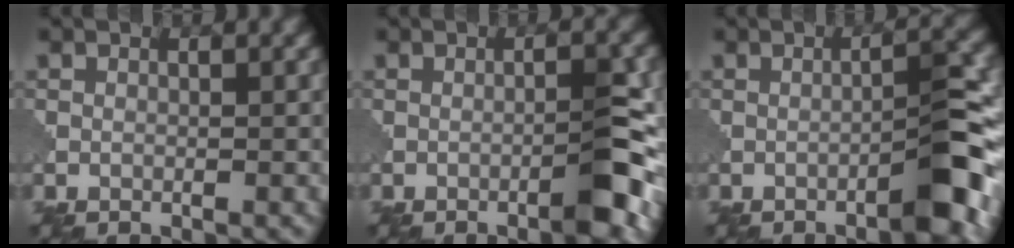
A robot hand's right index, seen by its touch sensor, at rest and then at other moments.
{"total": 3.7, "force": [-1.7, 0.4, 3.3], "torque": [-0.047, 0.010, -0.028]}
{"total": 4.8, "force": [-2.4, 0.6, 4.1], "torque": [-0.051, 0.016, -0.037]}